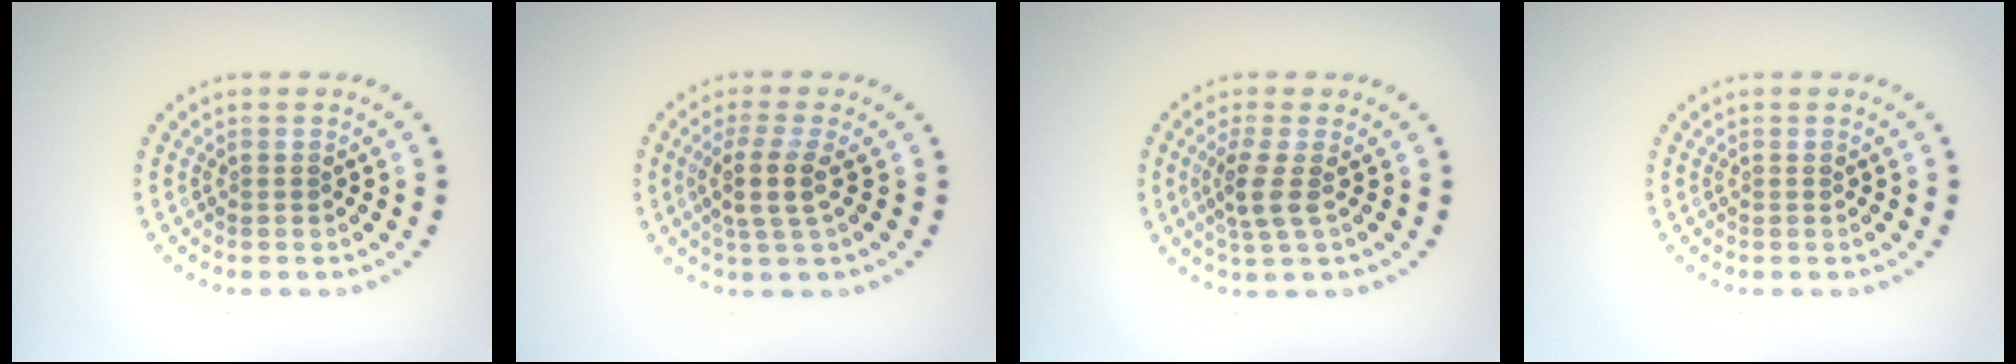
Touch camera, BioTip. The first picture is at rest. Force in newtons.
{"total": 3.0, "press": 2.3, "slide": 1.8}
{"total": 2.7, "press": 2.1, "slide": 1.7}
{"total": 0.0}